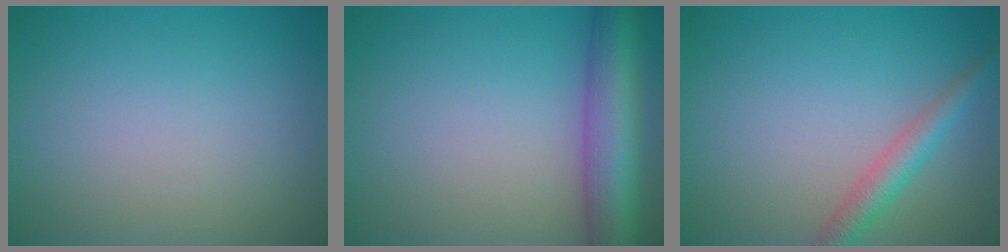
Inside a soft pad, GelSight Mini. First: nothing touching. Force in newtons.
{"total": 7.8, "press": 7.8, "slide": 0.3}
{"total": 2.8, "press": 2.8, "slide": 0.1}